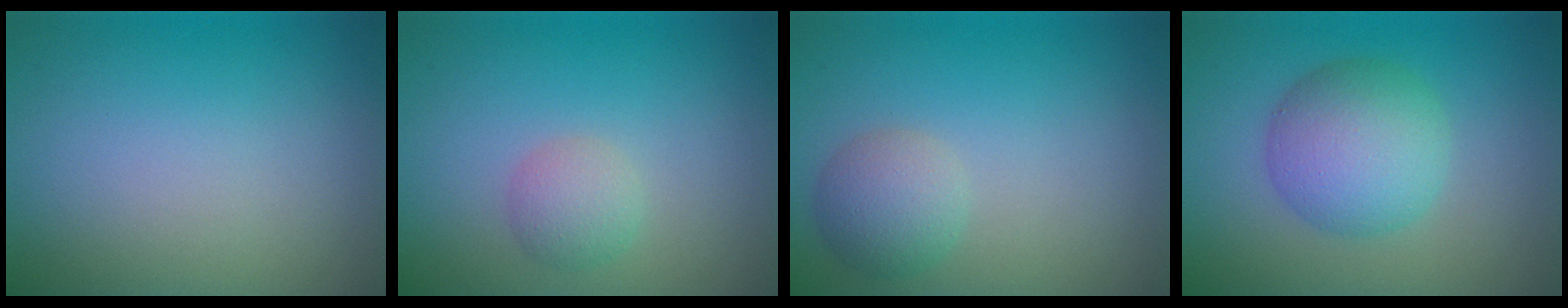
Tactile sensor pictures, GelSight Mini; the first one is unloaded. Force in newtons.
{"total": 1.9, "press": 1.9, "slide": 0.1}
{"total": 2.7, "press": 2.7, "slide": 0.1}
{"total": 5.6, "press": 5.6, "slide": 0.1}